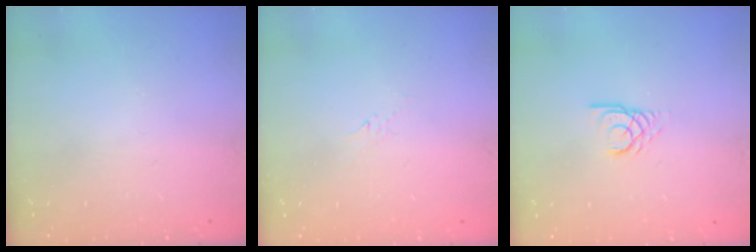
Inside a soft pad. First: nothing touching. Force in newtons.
{"total": 2.8, "press": 2.7, "slide": 0.6}
{"total": 2.9, "press": 2.9, "slide": 0.1}